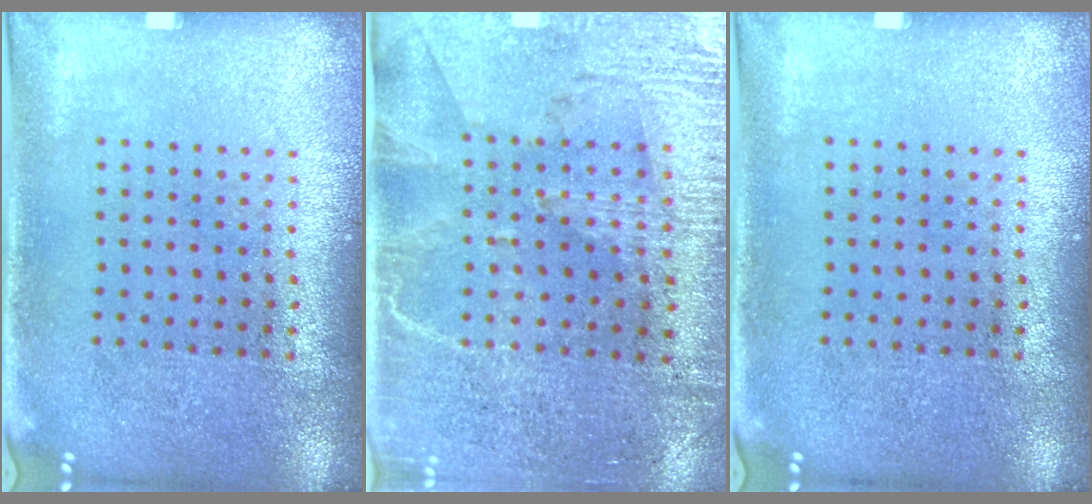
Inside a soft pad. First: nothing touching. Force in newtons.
{"total": 3.1, "press": 2.8, "slide": 1.1}
{"total": 0.0}